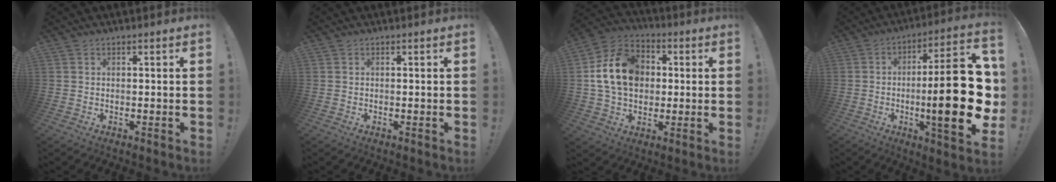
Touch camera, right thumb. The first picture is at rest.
{"total": 0.0}
{"total": 17.2, "force": [2.3, 13.3, 10.7], "torque": [-0.179, 0.009, 0.052]}
{"total": 26.1, "force": [-2.6, 6.2, 25.2], "torque": [-0.399, 0.001, -0.037]}